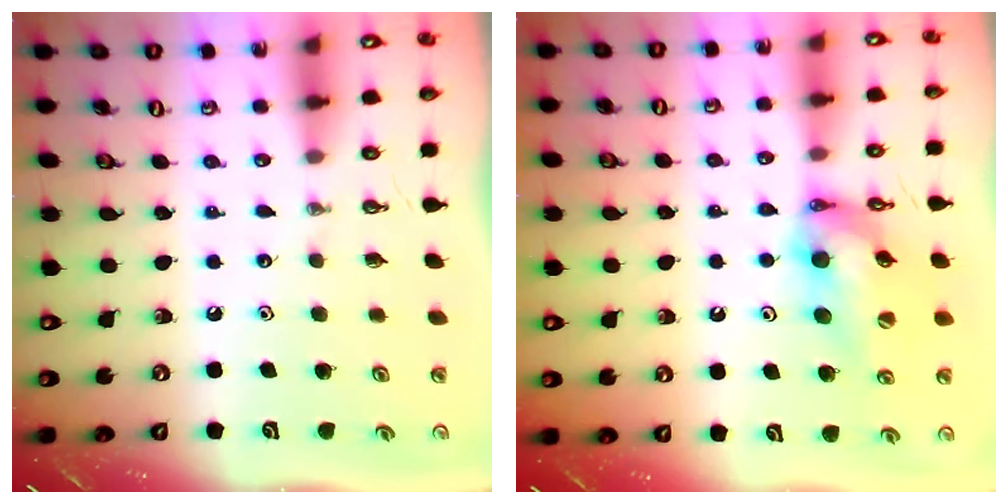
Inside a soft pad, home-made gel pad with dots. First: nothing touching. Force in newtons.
{"total": 13.9, "press": 13.5, "slide": 3.6}